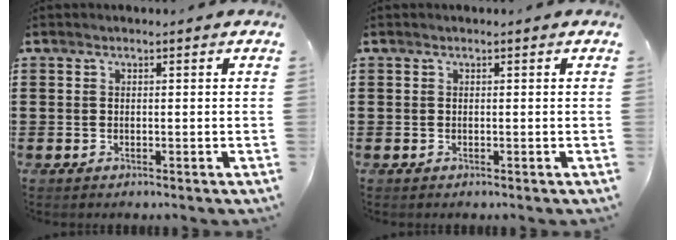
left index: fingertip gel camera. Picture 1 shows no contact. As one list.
[{"total": 0.0}]